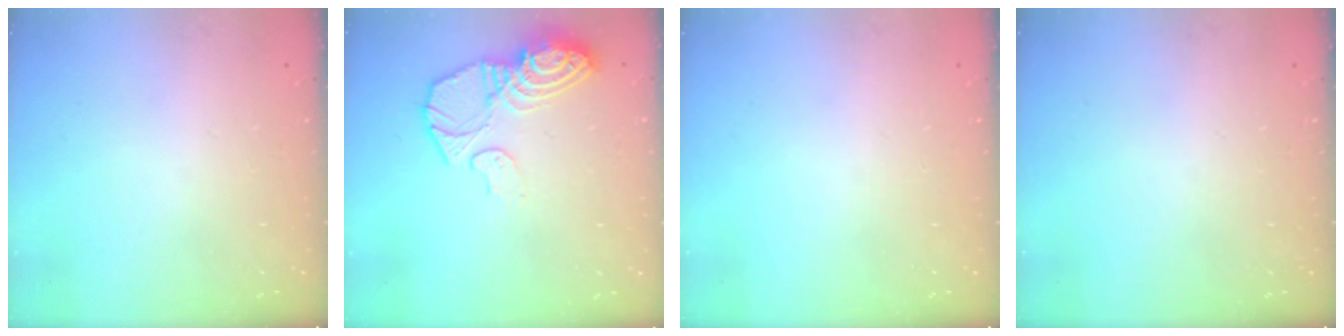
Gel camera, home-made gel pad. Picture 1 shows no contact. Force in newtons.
{"total": 11.4, "press": 11.4, "slide": 1.2}
{"total": 0.0}
{"total": 0.0}